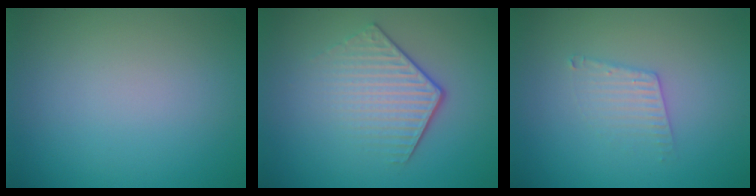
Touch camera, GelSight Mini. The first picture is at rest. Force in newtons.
{"total": 4.2, "press": 2.9, "slide": 2.9}
{"total": 2.0, "press": 2.0, "slide": 0.1}